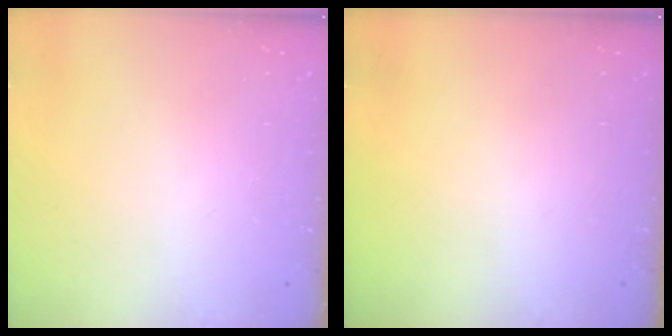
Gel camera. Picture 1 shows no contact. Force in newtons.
{"total": 0.0}